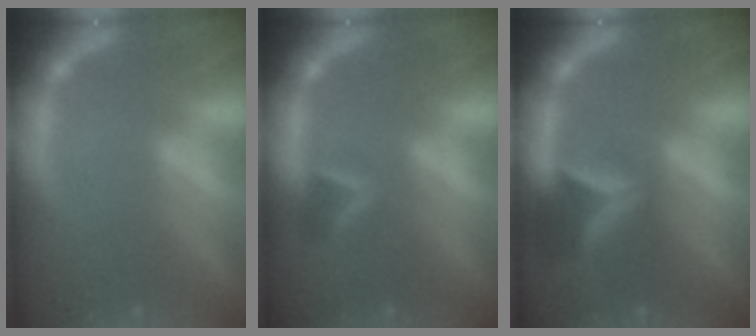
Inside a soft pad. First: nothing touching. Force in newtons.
{"total": 2.4}
{"total": 4.9}